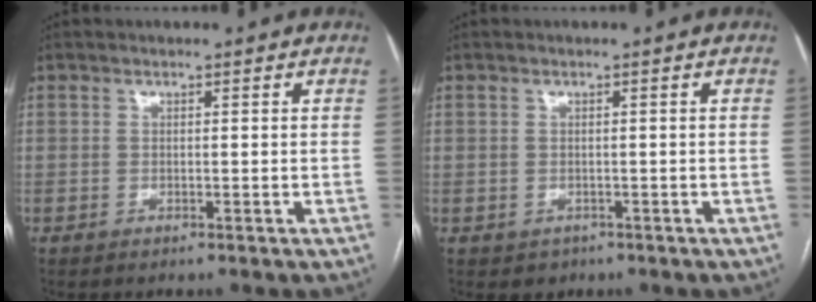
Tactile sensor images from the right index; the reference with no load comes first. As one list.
[{"total": 2.0, "force": [-0.7, 1.8, 0.3], "torque": [0.000, 0.004, -0.004]}]